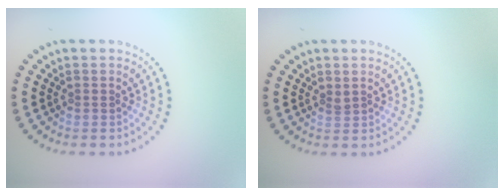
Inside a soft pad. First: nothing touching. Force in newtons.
{"total": 0.6, "press": 0.5, "slide": 0.4}